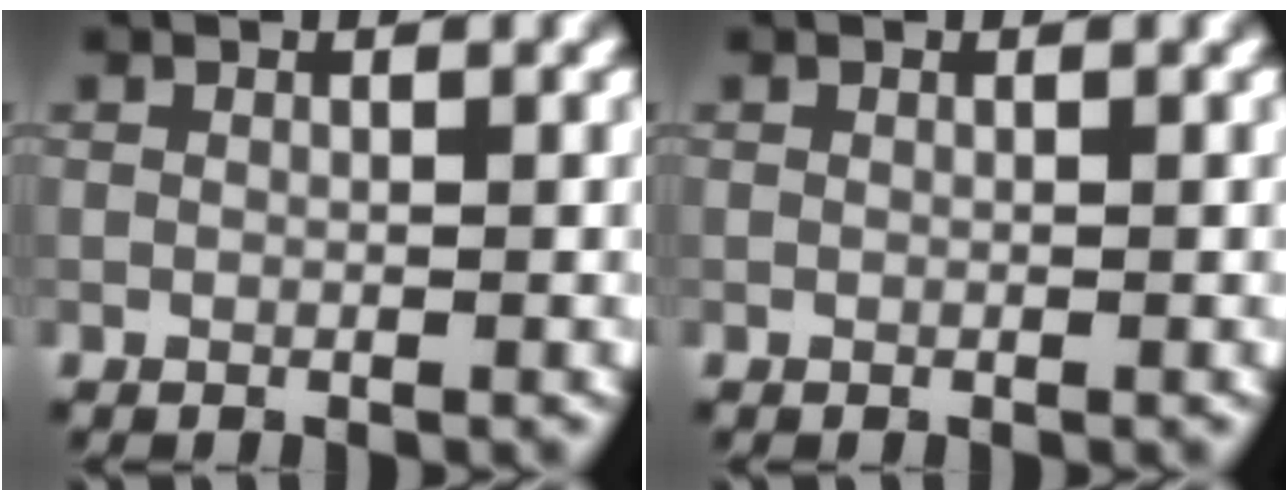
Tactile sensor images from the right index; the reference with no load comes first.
{"total": 0.0}